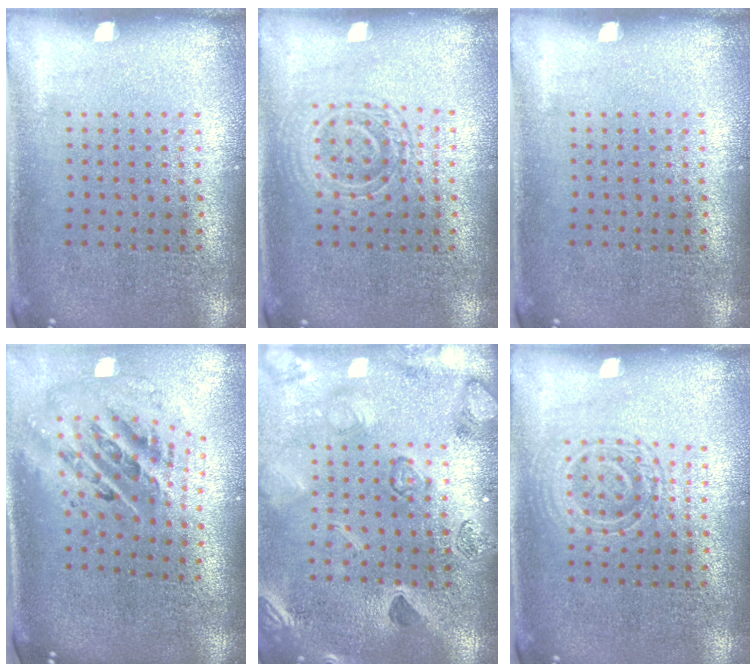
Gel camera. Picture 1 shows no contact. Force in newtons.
{"total": 1.4, "press": 1.3, "slide": 0.3}
{"total": 0.0}
{"total": 2.3, "press": 1.6, "slide": 1.7}
{"total": 2.1, "press": 2.1, "slide": 0.3}
{"total": 1.4, "press": 1.3, "slide": 0.3}